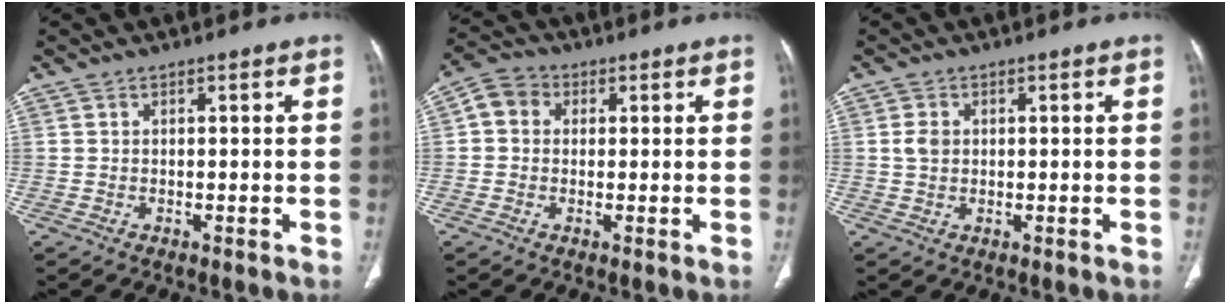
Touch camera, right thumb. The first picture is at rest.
{"total": 5.2, "force": [0.8, 4.5, 2.4], "torque": [-0.030, 0.013, 0.004]}
{"total": 2.6, "force": [0.4, 2.0, 1.6], "torque": [-0.027, 0.000, 0.009]}